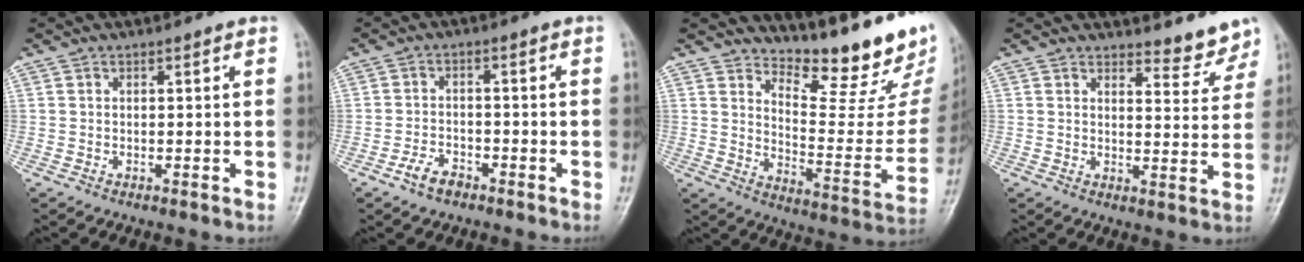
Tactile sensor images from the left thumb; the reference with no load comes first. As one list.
[{"total": 3.8, "force": [-2.6, 2.0, 2.0], "torque": [-0.037, 0.017, -0.046]}, {"total": 17.6, "force": [14.7, 4.3, 8.6], "torque": [-0.083, -0.140, 0.203]}, {"total": 5.4, "force": [5.1, 1.6, 0.6], "torque": [0.011, -0.052, 0.060]}]